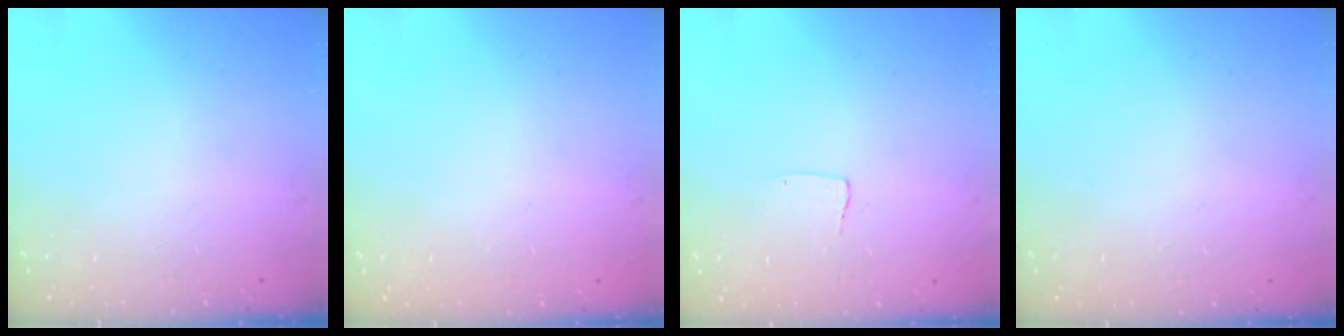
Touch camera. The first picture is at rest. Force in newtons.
{"total": 0.0}
{"total": 3.3, "press": 3.3, "slide": 0.1}
{"total": 0.0}